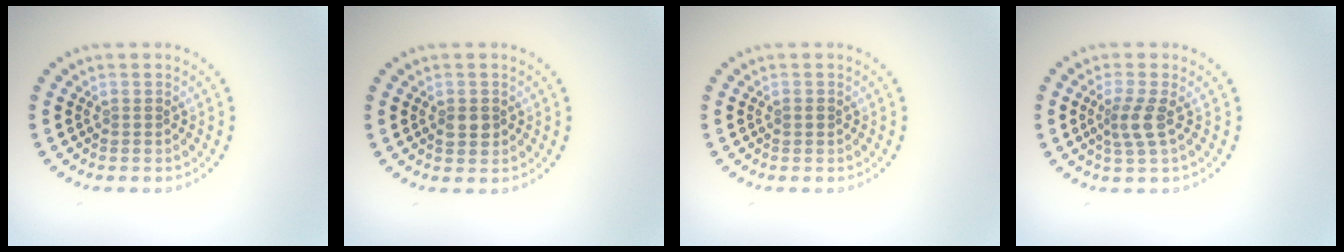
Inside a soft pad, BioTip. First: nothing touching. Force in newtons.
{"total": 1.7, "press": 1.7, "slide": 0.2}
{"total": 0.7, "press": 0.7, "slide": 0.2}
{"total": 2.4, "press": 1.9, "slide": 1.6}